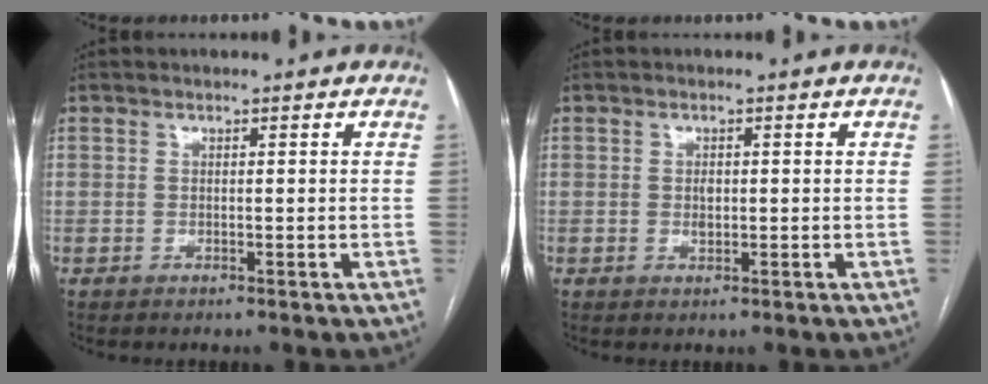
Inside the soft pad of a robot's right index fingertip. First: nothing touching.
{"total": 1.3, "force": [0.0, 0.7, 1.0], "torque": [-0.019, 0.000, 0.001]}